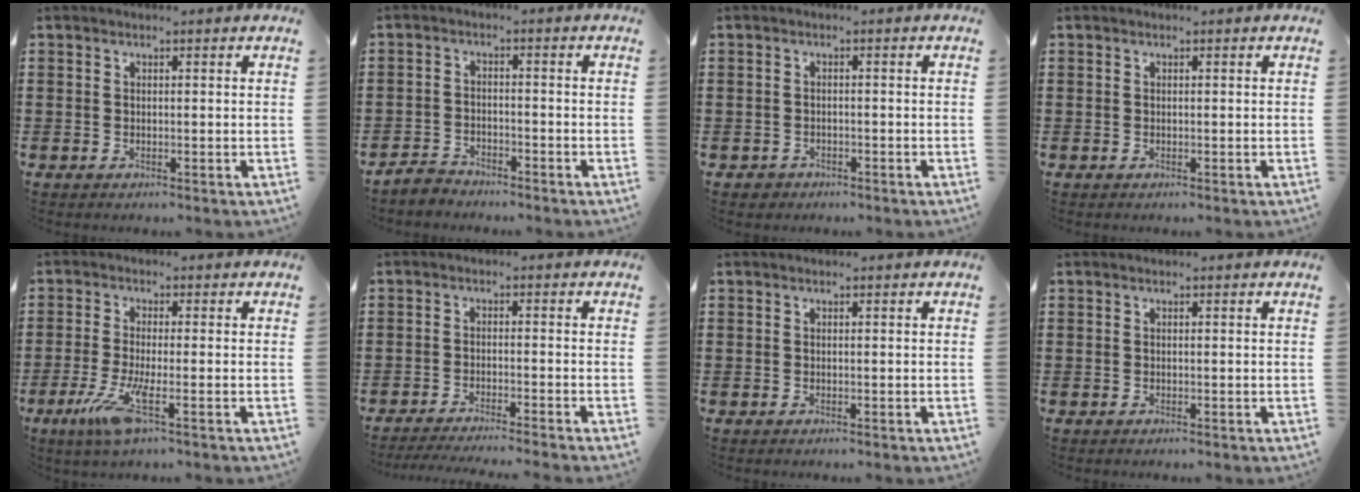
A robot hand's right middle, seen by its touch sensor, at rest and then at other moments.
{"total": 2.7, "force": [-2.7, 0.5, 0.1], "torque": [-0.017, 0.001, -0.059]}
{"total": 1.0, "force": [-0.8, 0.6, 0.1], "torque": [-0.004, 0.001, -0.019]}
{"total": 0.0}
{"total": 6.5, "force": [-2.6, 0.9, 5.9], "torque": [-0.137, -0.025, -0.049]}
{"total": 2.7, "force": [-2.5, -0.4, 1.0], "torque": [-0.016, -0.001, -0.049]}
{"total": 0.0}
{"total": 0.0}